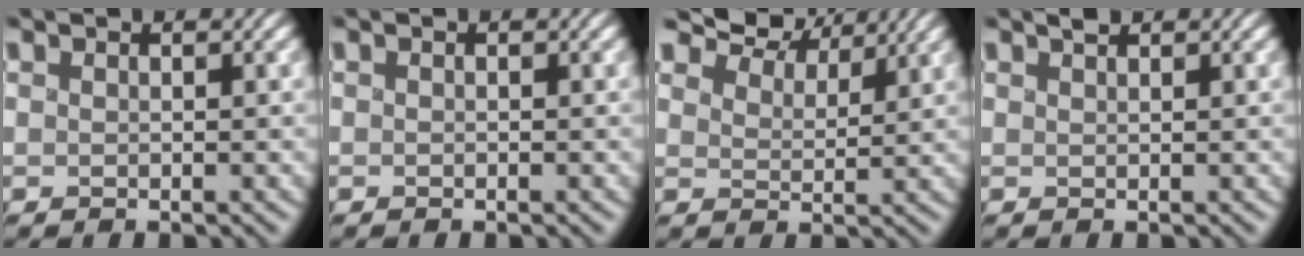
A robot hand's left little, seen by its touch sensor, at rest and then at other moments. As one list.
[{"total": 0.0}, {"total": 6.0, "force": [5.1, 2.3, 2.2], "torque": [-0.055, -0.005, 0.092]}, {"total": 0.7, "force": [0.5, 0.2, 0.4], "torque": [-0.009, 0.002, 0.010]}]